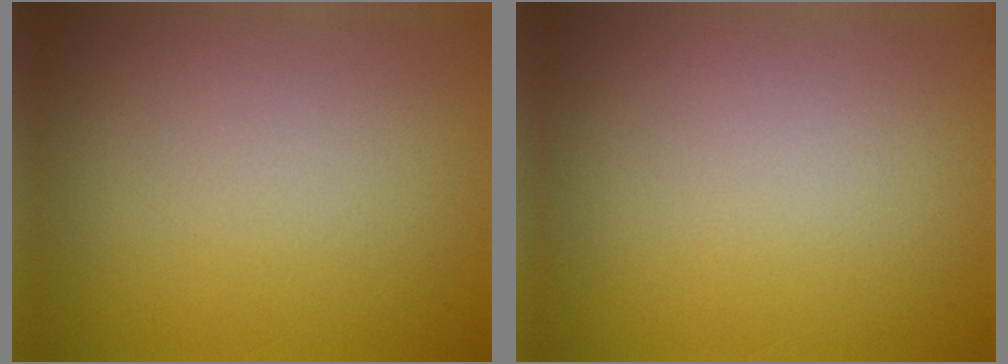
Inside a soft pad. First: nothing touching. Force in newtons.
{"total": 0.0}